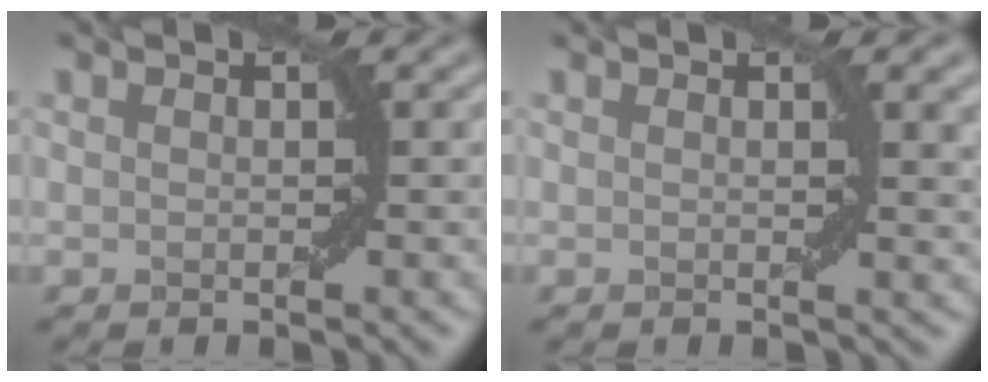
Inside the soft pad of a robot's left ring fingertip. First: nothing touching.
{"total": 1.8, "force": [0.7, 0.3, 1.7], "torque": [-0.017, 0.000, 0.012]}